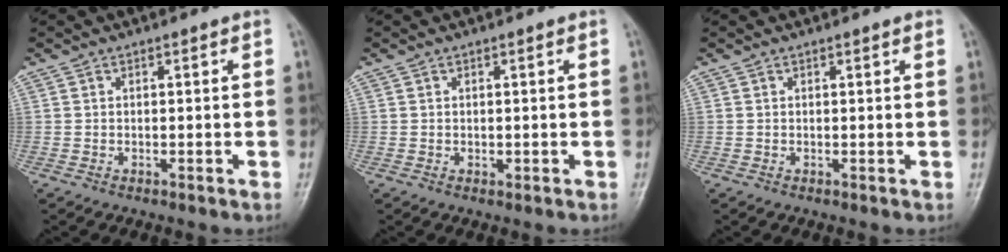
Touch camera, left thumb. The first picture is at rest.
{"total": 0.7, "force": [0.1, 0.5, 0.5], "torque": [-0.006, -0.002, 0.004]}
{"total": 0.8, "force": [0.6, 0.1, 0.5], "torque": [-0.005, 0.002, 0.007]}